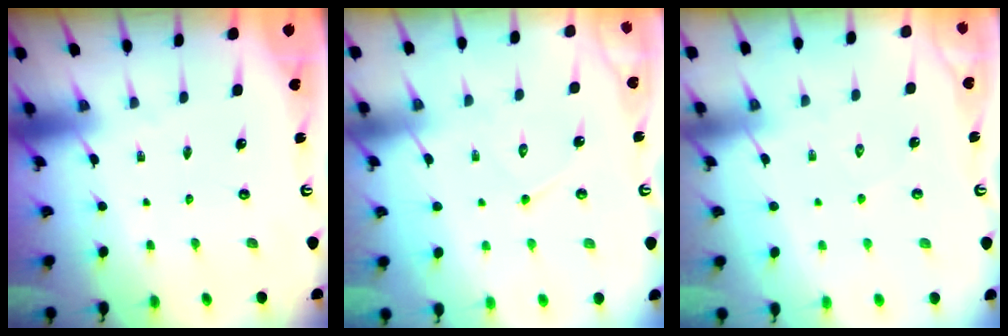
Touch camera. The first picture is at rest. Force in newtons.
{"total": 6.8, "press": 6.8, "slide": 0.6}
{"total": 4.2, "press": 4.2, "slide": 0.5}